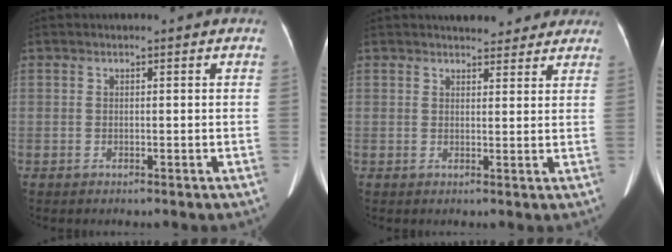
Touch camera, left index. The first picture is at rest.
{"total": 7.3, "force": [6.5, 2.5, 2.2], "torque": [-0.016, 0.006, 0.072]}